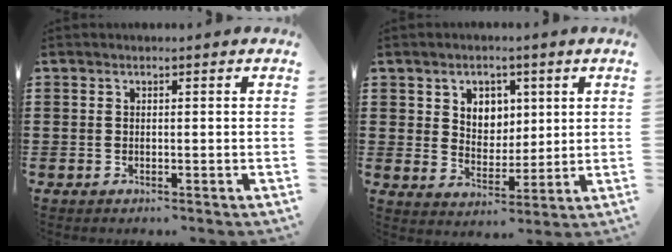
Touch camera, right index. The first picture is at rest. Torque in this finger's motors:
{"motor_torque": [0.13, 0.08, 0.08, 0.03]}